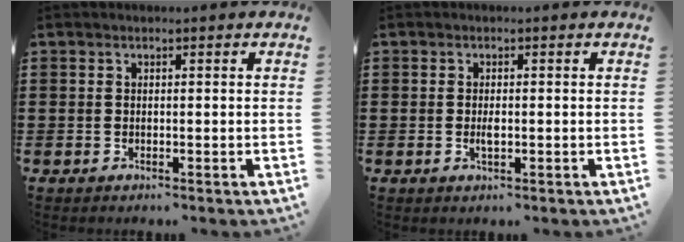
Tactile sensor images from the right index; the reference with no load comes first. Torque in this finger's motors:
{"motor_torque": [1.07, 1.07, 0.10, 0.00]}